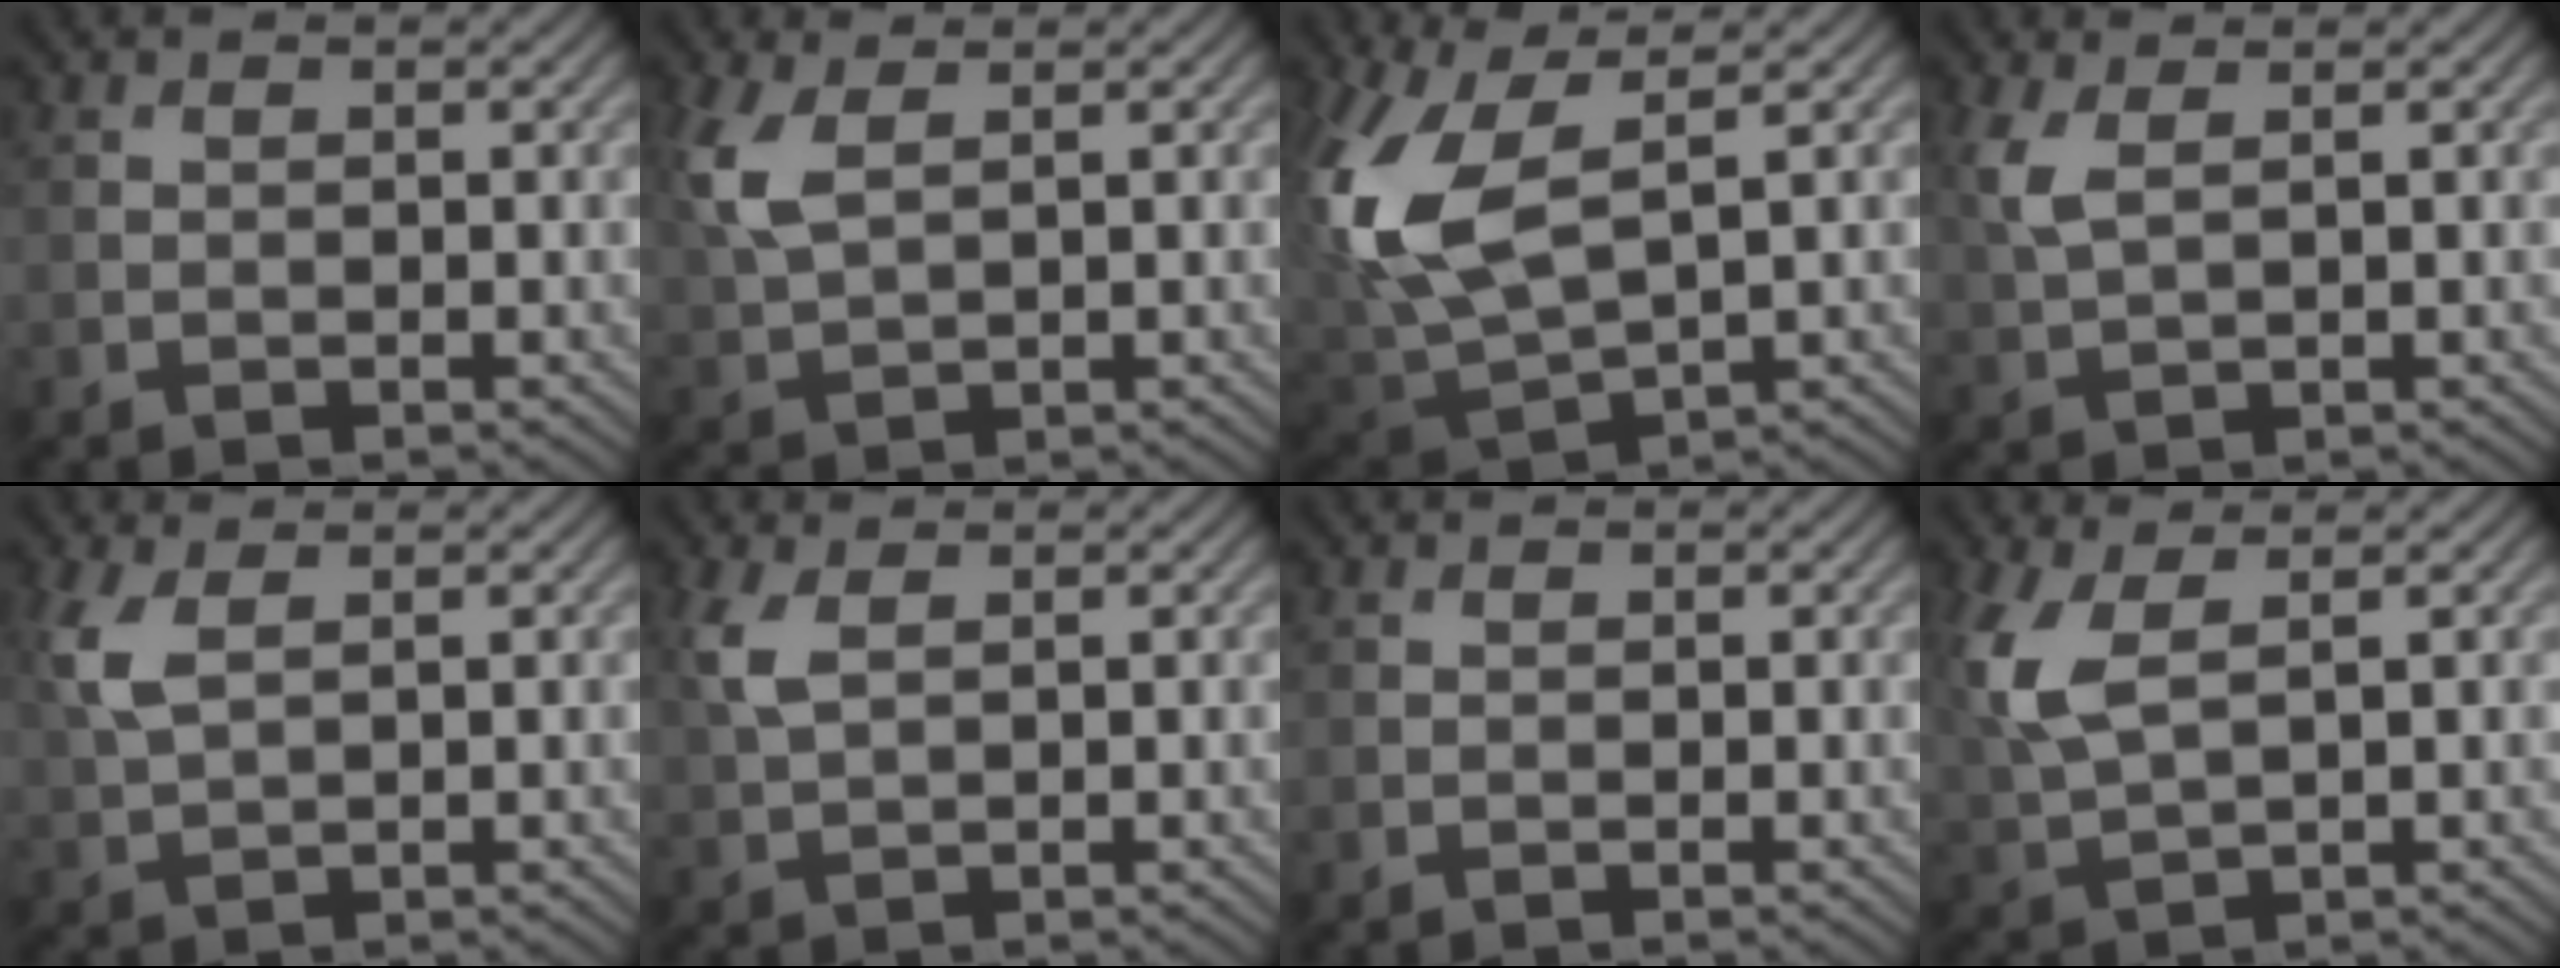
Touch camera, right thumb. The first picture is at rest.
{"total": 5.1, "force": [2.0, 2.4, 4.1], "torque": [-0.113, 0.007, 0.044]}
{"total": 12.2, "force": [3.2, 5.9, 10.1], "torque": [-0.261, -0.006, 0.072]}
{"total": 3.4, "force": [1.4, 1.4, 2.8], "torque": [-0.081, 0.003, 0.031]}
{"total": 4.3, "force": [1.7, 1.9, 3.4], "torque": [-0.098, 0.005, 0.036]}
{"total": 3.4, "force": [1.3, 1.5, 2.7], "torque": [-0.077, 0.005, 0.029]}
{"total": 0.0}
{"total": 6.8, "force": [2.3, 3.0, 5.7], "torque": [-0.156, 0.006, 0.046]}